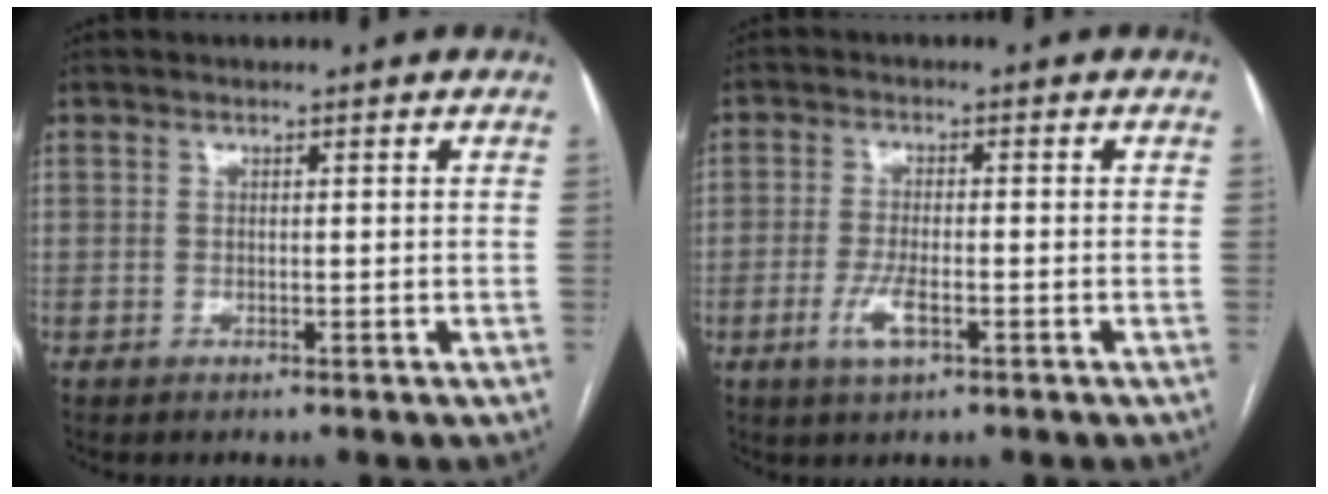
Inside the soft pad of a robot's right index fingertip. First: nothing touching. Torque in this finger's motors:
{"motor_torque": [0.03, -0.02, -0.25, -0.09]}